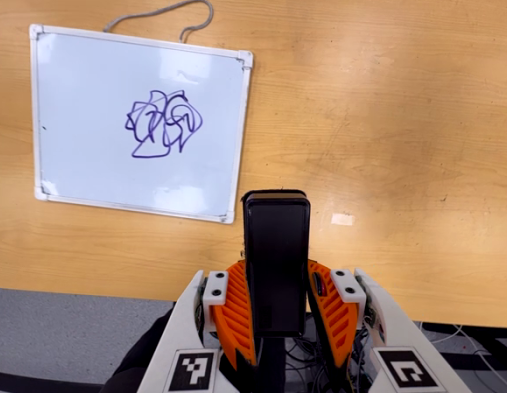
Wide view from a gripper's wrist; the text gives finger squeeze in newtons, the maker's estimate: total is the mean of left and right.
{"total": 5.6, "left": 4.0, "right": 7.2}